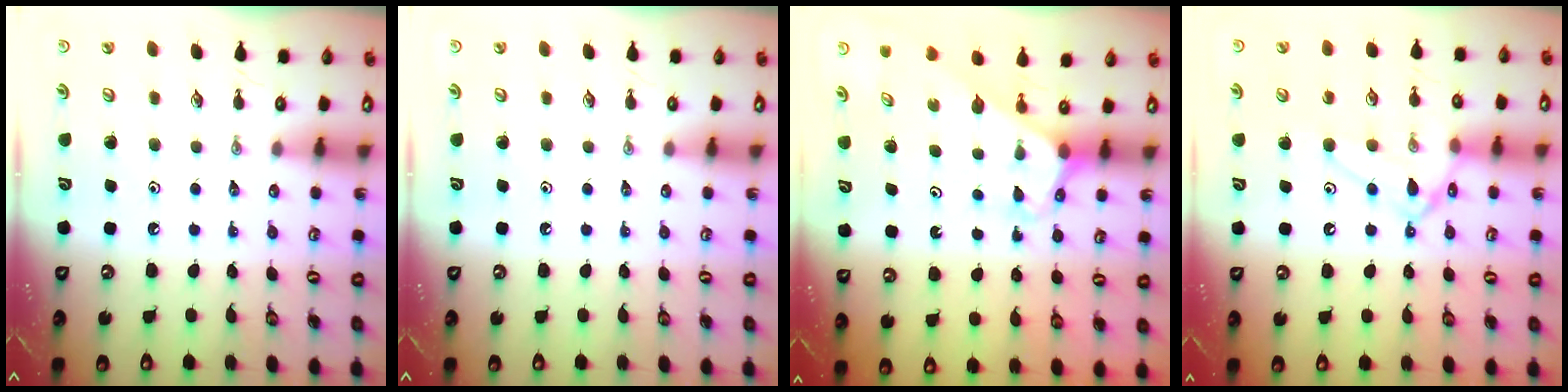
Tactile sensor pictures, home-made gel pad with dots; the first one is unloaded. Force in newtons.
{"total": 0.0}
{"total": 3.1, "press": 3.1, "slide": 0.2}
{"total": 12.0, "press": 11.9, "slide": 0.8}